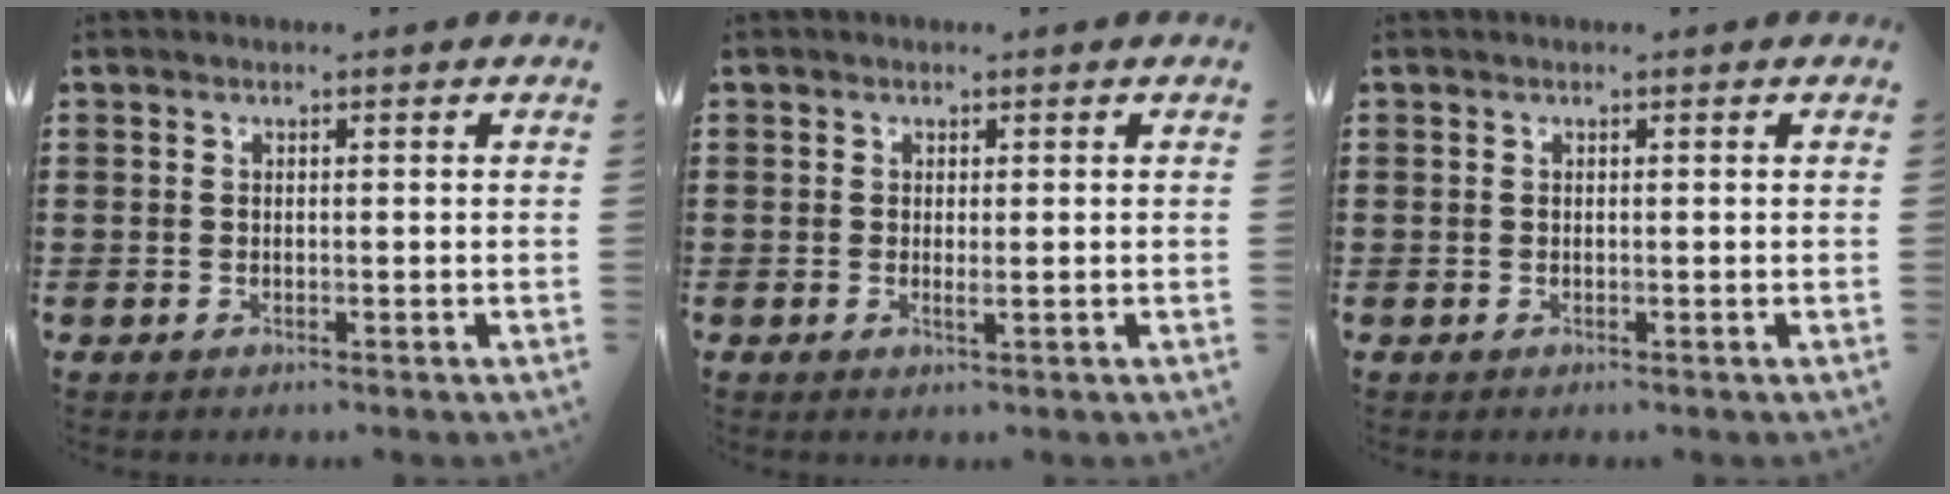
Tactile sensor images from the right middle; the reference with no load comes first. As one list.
[{"total": 1.0, "force": [0.1, 0.1, 0.9], "torque": [-0.018, 0.000, 0.002]}, {"total": 0.0}]